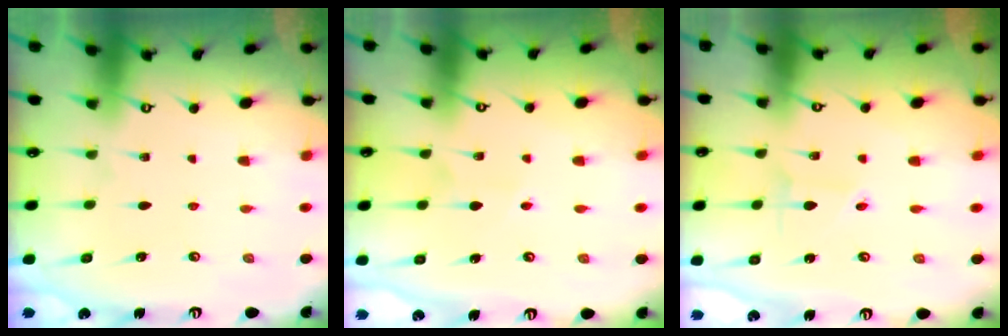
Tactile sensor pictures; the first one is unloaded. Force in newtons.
{"total": 4.3, "press": 4.3, "slide": 0.5}
{"total": 1.0, "press": 1.0, "slide": 0.1}